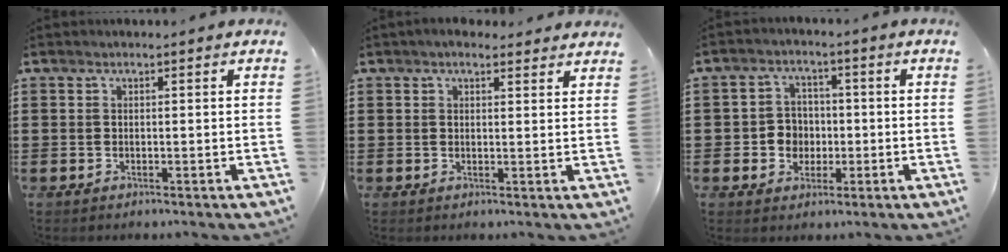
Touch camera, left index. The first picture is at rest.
{"total": 2.5, "force": [2.1, 0.6, 1.0], "torque": [-0.025, 0.004, 0.041]}
{"total": 4.4, "force": [-0.6, 4.2, 1.4], "torque": [-0.043, 0.010, -0.014]}